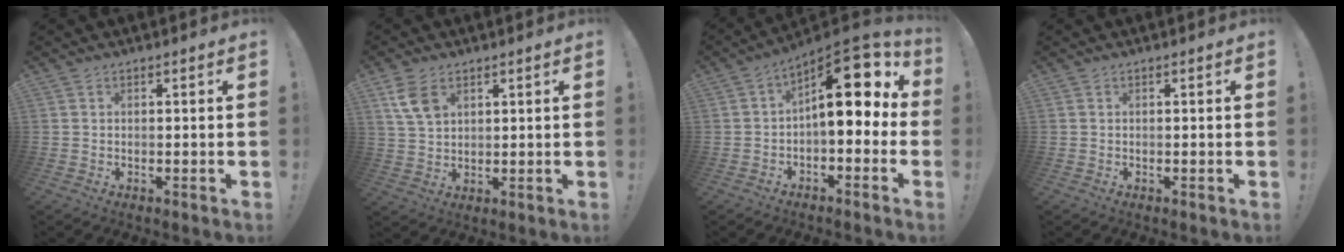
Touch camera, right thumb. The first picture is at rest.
{"total": 7.3, "force": [3.6, 4.5, 4.5], "torque": [-0.076, -0.015, 0.069]}
{"total": 15.7, "force": [4.1, 6.6, 13.7], "torque": [-0.187, -0.026, 0.069]}
{"total": 0.0}